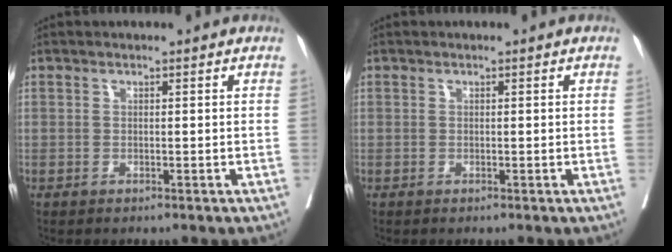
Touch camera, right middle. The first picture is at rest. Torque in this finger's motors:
{"motor_torque": [0.34, 0.24, -0.01, -0.07]}